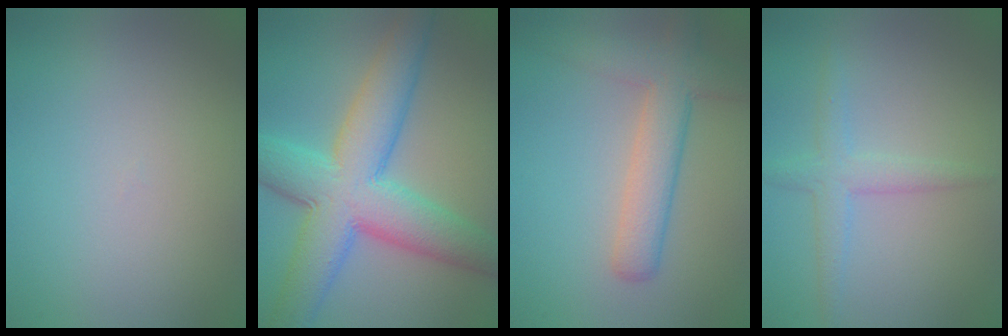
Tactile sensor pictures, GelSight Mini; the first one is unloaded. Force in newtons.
{"total": 10.5, "press": 10.5, "slide": 0.2}
{"total": 3.8, "press": 3.8, "slide": 0.4}
{"total": 2.5, "press": 2.5, "slide": 0.1}